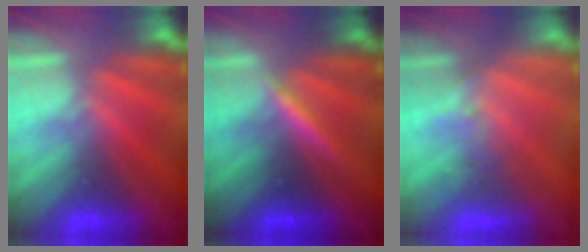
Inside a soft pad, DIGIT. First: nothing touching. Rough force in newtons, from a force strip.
{"total": 3.2}
{"total": 2.6}